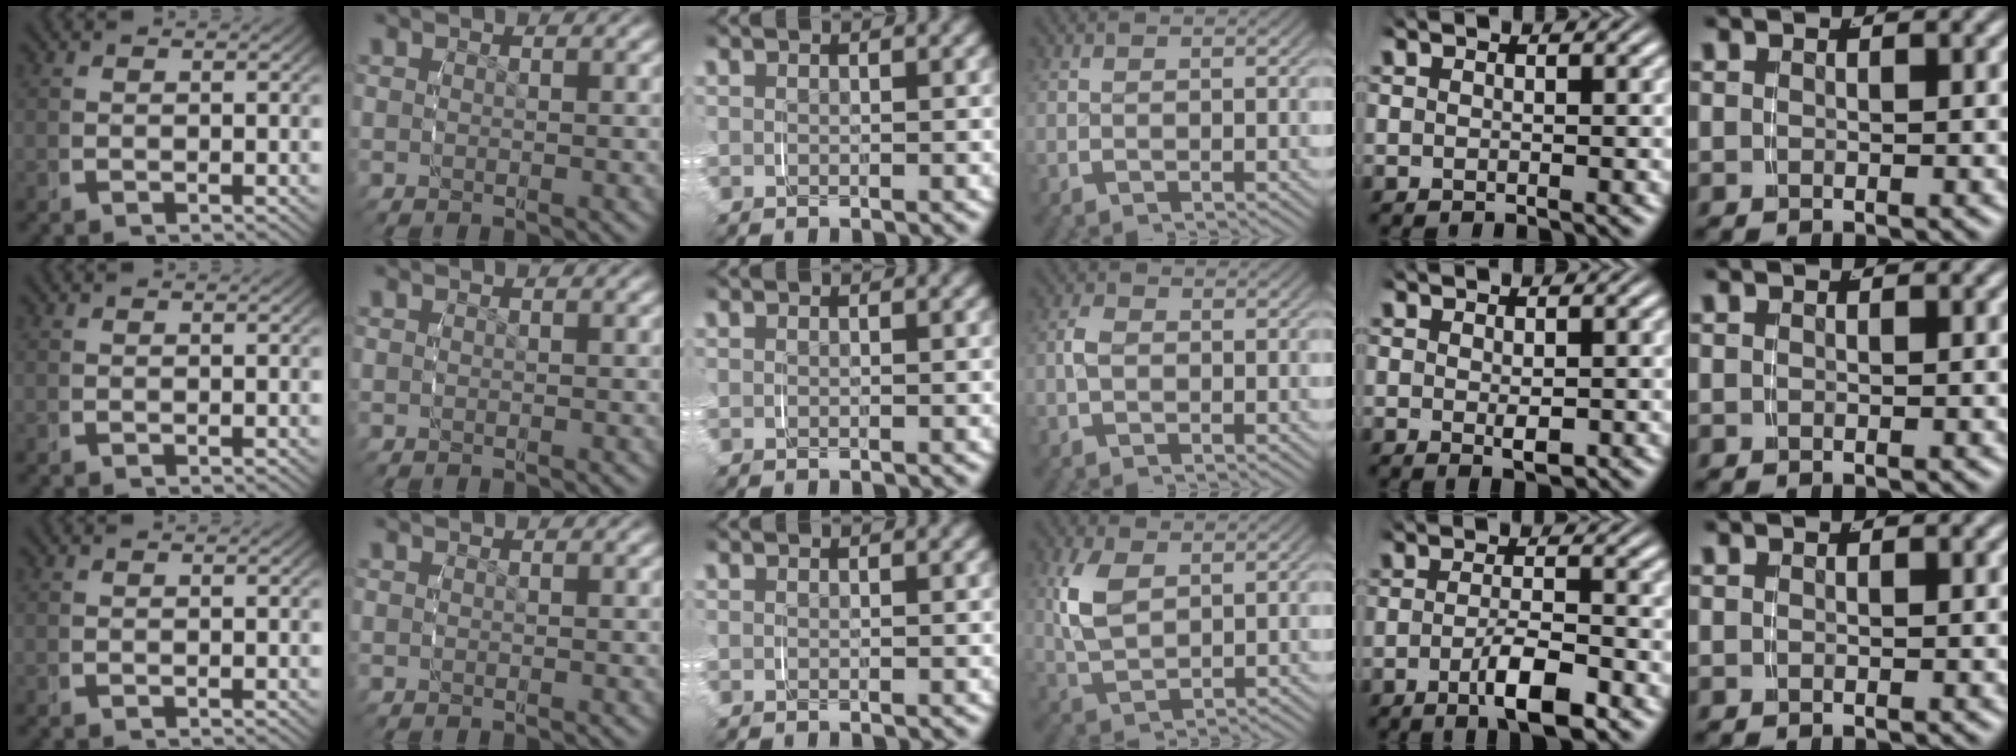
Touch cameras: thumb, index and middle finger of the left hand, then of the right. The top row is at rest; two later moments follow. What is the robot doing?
{"motion": "grasp_and_lifting", "object": "lipstick"}